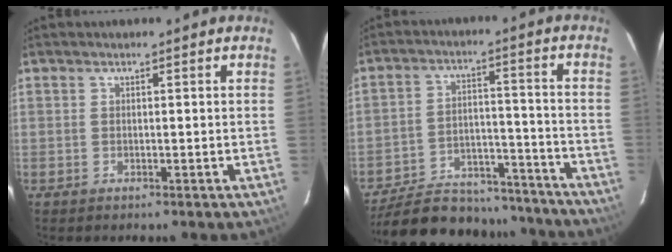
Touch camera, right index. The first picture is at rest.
{"total": 25.5, "force": [-22.3, 8.8, 8.8], "torque": [-0.180, 0.022, -0.299]}